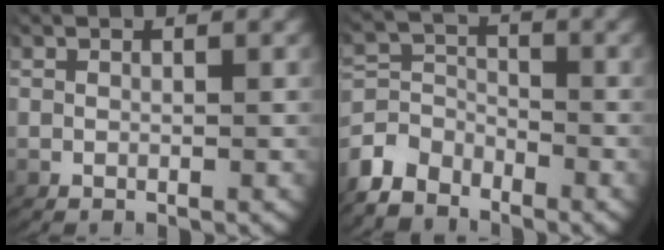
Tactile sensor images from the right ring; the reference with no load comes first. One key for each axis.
{"total": 5.5, "fx": -3.0, "fy": 4.4, "fz": 1.6, "tx": -0.043, "ty": -0.027, "tz": -0.046}